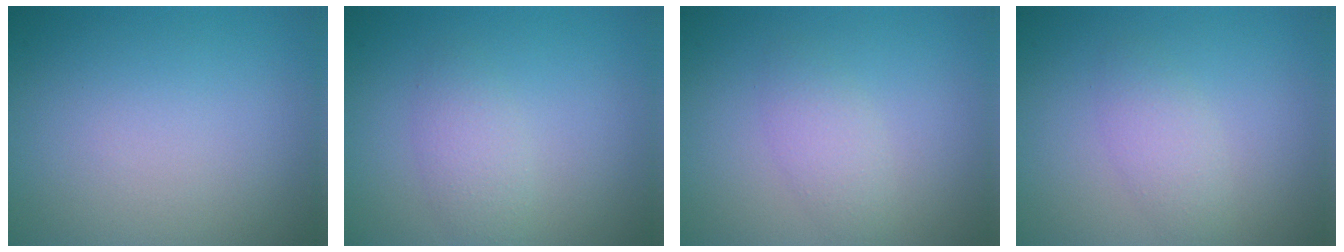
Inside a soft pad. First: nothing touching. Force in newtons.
{"total": 1.9, "press": 1.9, "slide": 0.1}
{"total": 1.7, "press": 1.7, "slide": 0.1}
{"total": 1.7, "press": 1.7, "slide": 0.1}